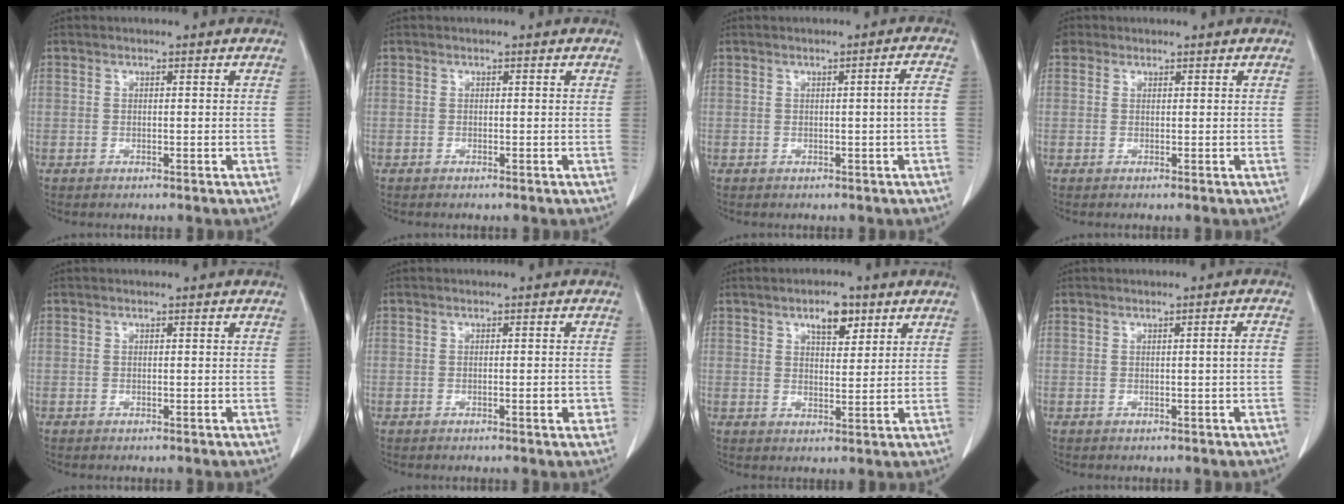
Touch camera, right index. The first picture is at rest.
{"total": 0.0}
{"total": 2.2, "force": [-0.3, -0.5, 2.1], "torque": [-0.031, 0.000, -0.003]}
{"total": 2.0, "force": [1.0, 1.7, 0.4], "torque": [-0.009, 0.019, 0.018]}
{"total": 0.0}
{"total": 2.2, "force": [-0.8, 0.5, 2.0], "torque": [-0.025, 0.000, -0.009]}
{"total": 5.1, "force": [3.0, 2.1, 3.5], "torque": [-0.057, 0.000, 0.048]}
{"total": 1.4, "force": [-0.2, -0.3, 1.4], "torque": [-0.023, -0.001, -0.001]}